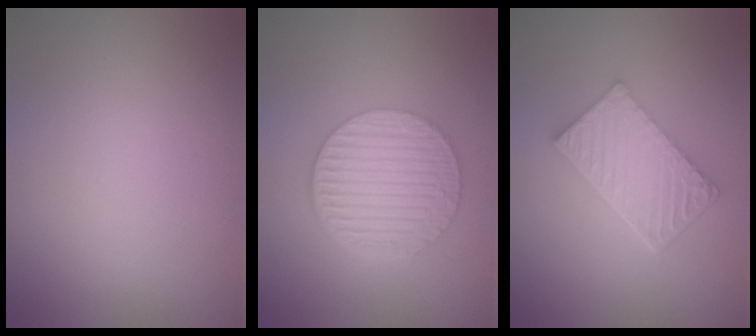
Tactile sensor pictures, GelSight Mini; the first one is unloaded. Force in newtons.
{"total": 6.4, "press": 4.3, "slide": 4.7}
{"total": 6.1, "press": 4.4, "slide": 4.2}